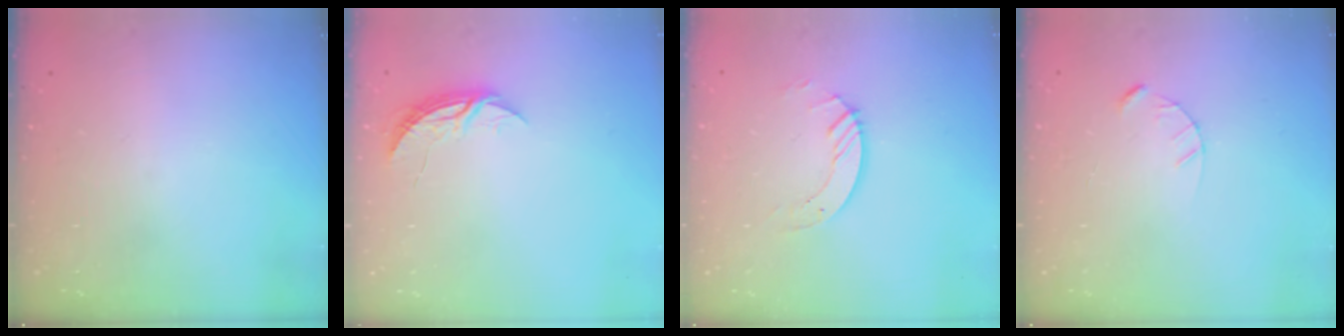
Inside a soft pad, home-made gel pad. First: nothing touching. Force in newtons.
{"total": 6.2, "press": 6.2, "slide": 0.5}
{"total": 5.2, "press": 5.2, "slide": 0.3}
{"total": 2.4, "press": 2.4, "slide": 0.3}